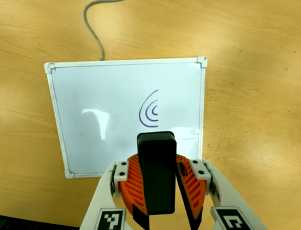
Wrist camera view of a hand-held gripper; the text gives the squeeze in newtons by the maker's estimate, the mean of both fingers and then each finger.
{"total": 10.8, "left": 10.6, "right": 11.1}